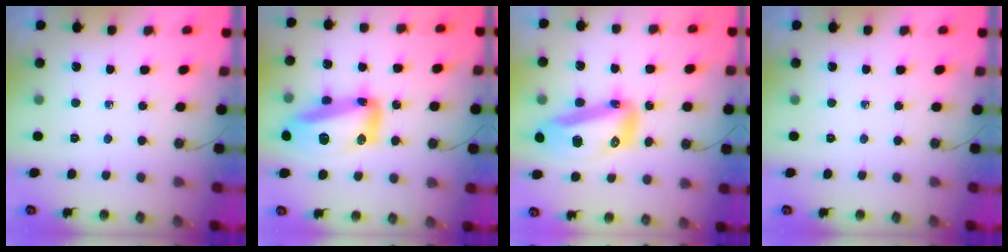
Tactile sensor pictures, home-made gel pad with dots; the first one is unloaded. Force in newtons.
{"total": 18.3, "press": 18.3, "slide": 1.5}
{"total": 17.9, "press": 17.7, "slide": 2.7}
{"total": 0.0}